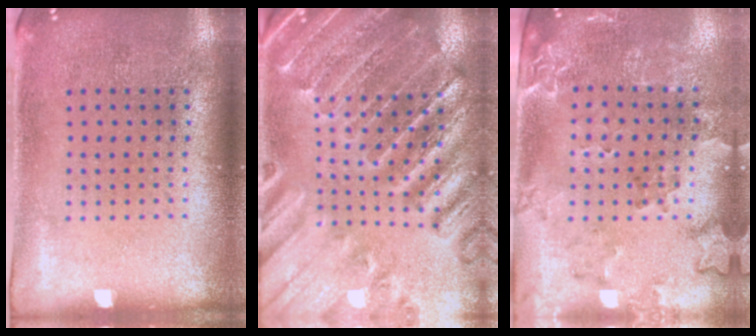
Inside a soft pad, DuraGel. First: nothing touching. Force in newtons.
{"total": 2.7, "press": 2.7, "slide": 0.4}
{"total": 1.9, "press": 1.7, "slide": 1.0}